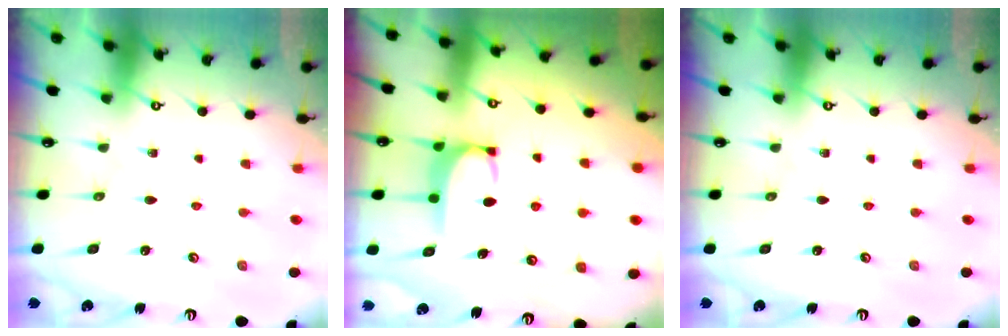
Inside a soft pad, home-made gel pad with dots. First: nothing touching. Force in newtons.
{"total": 1.9, "press": 1.8, "slide": 0.5}
{"total": 0.0}